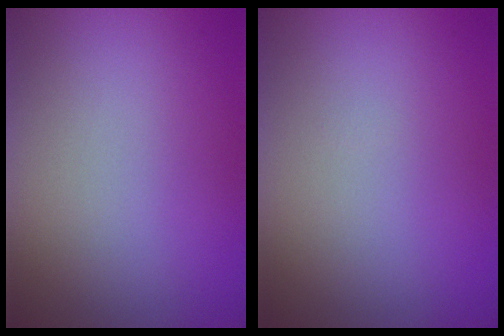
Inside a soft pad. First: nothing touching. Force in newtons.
{"total": 0.0}